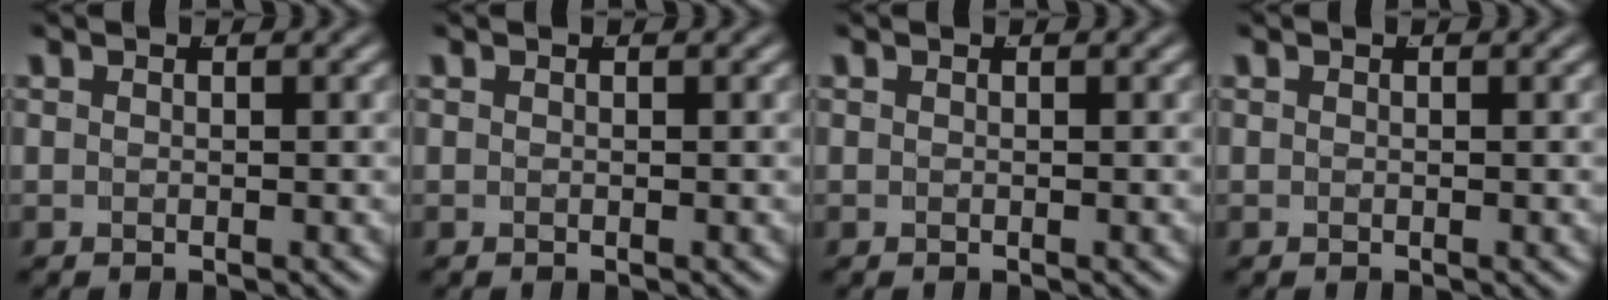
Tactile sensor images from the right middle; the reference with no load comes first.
{"total": 0.0}
{"total": 0.0}
{"total": 0.0}